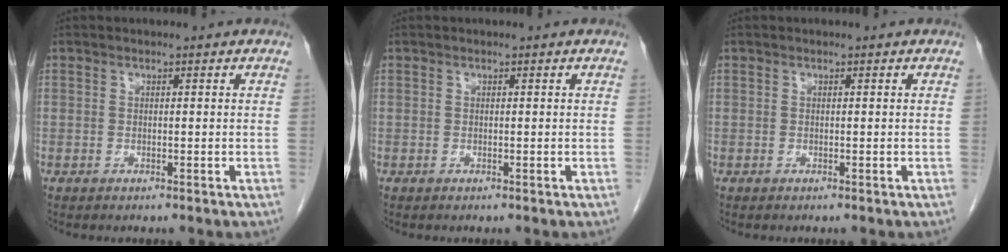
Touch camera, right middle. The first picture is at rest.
{"total": 0.0}
{"total": 0.0}